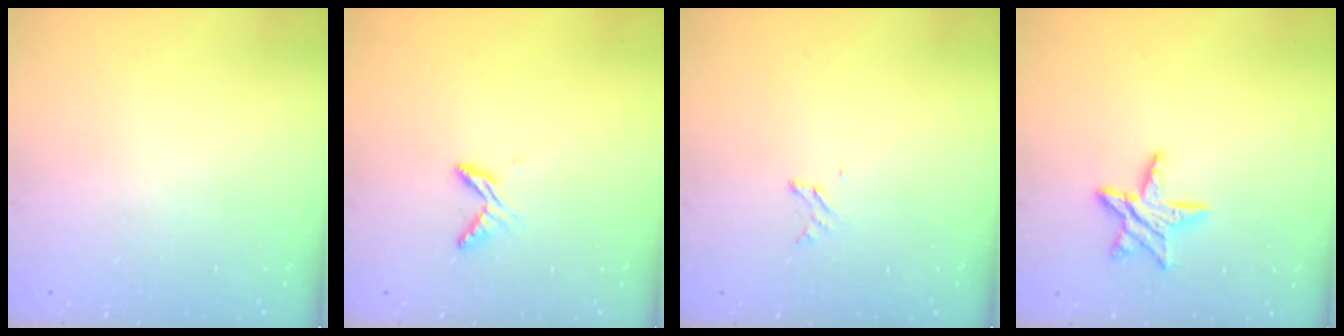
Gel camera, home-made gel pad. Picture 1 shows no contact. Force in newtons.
{"total": 6.4, "press": 6.4, "slide": 0.6}
{"total": 2.2, "press": 2.2, "slide": 0.3}
{"total": 10.0, "press": 10.0, "slide": 0.8}